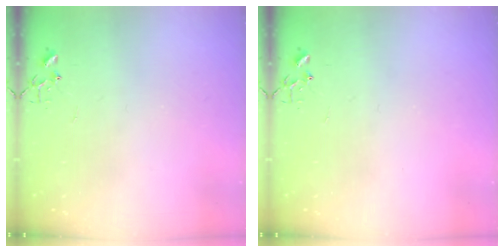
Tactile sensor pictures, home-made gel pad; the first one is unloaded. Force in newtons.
{"total": 0.0}